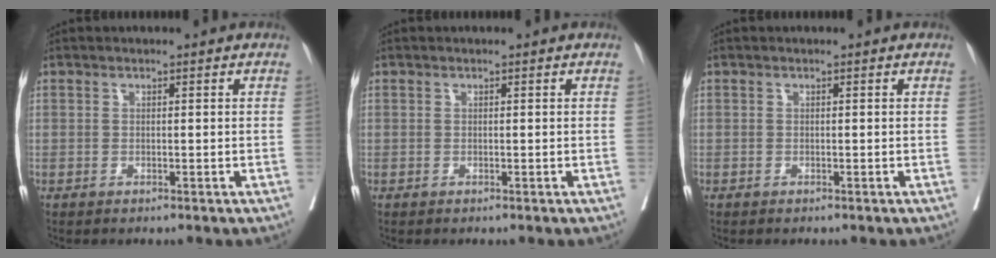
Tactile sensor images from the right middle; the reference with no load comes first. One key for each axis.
{"total": 0.0}
{"total": 0.0}